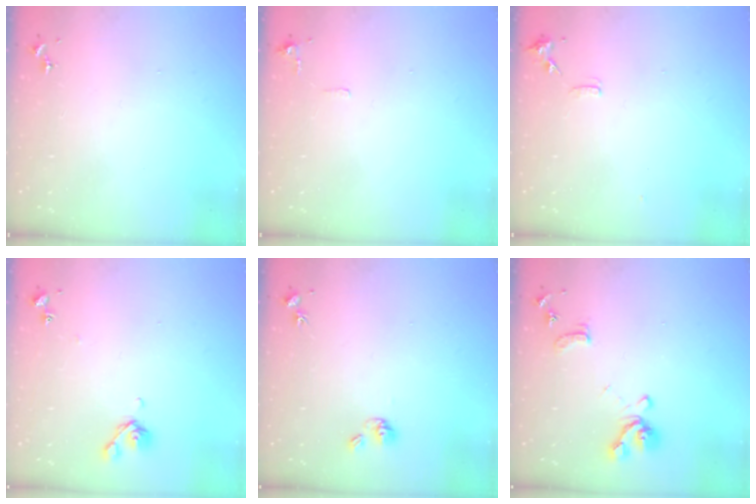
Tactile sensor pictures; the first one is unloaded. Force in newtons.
{"total": 5.0, "press": 5.0, "slide": 0.8}
{"total": 6.8, "press": 6.7, "slide": 0.9}
{"total": 7.1, "press": 7.0, "slide": 0.8}
{"total": 6.0, "press": 5.6, "slide": 2.1}
{"total": 12.8, "press": 12.7, "slide": 1.4}